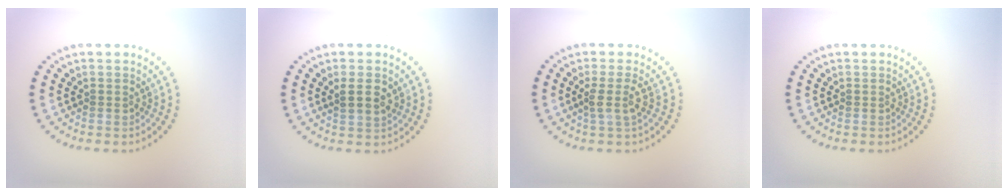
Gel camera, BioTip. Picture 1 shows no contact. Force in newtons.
{"total": 2.3, "press": 2.2, "slide": 0.7}
{"total": 1.9, "press": 1.4, "slide": 1.3}
{"total": 0.0}